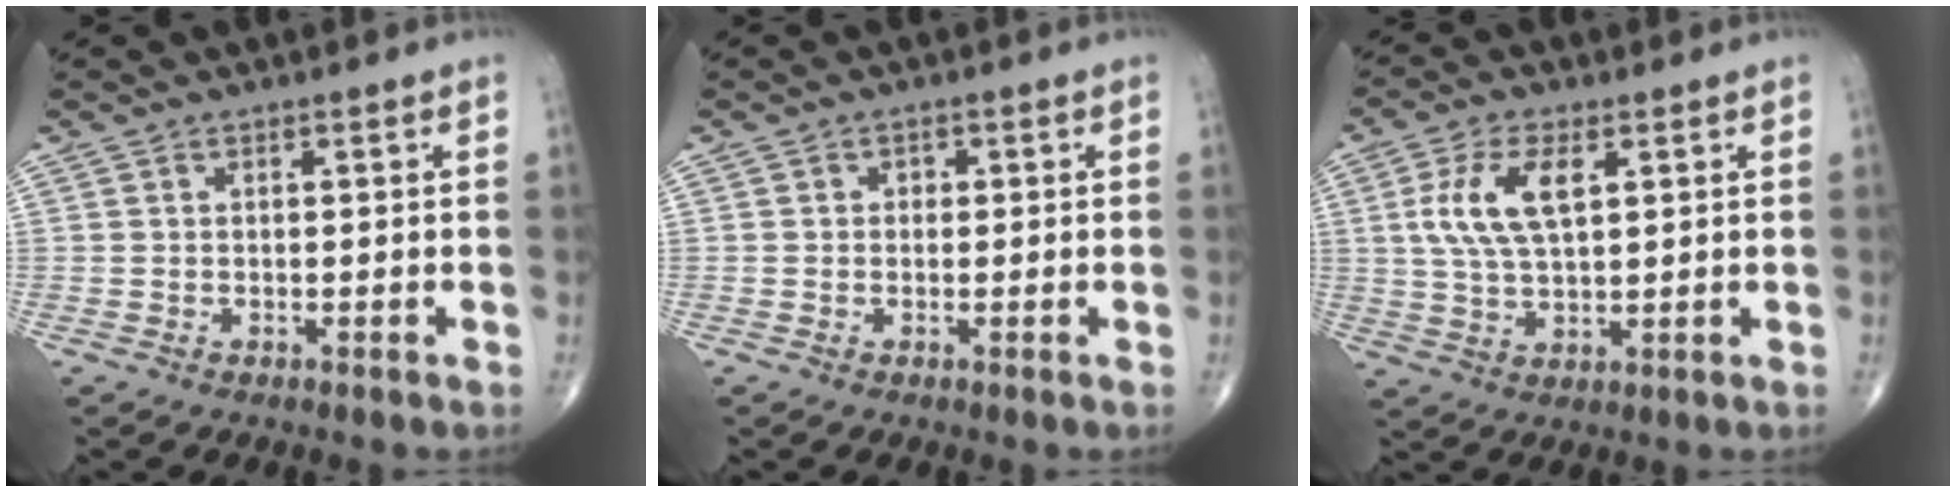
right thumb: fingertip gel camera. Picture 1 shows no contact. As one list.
[{"total": 1.1, "force": [0.1, 1.0, 0.4], "torque": [0.003, 0.004, -0.004]}, {"total": 9.5, "force": [2.7, 4.4, 8.0], "torque": [-0.164, -0.001, 0.052]}]